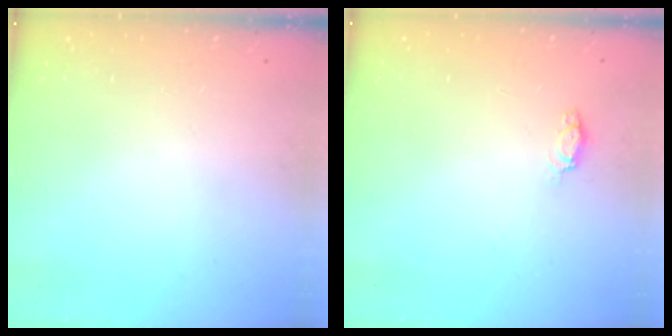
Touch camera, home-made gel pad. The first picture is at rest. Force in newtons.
{"total": 3.5, "press": 3.5, "slide": 0.3}